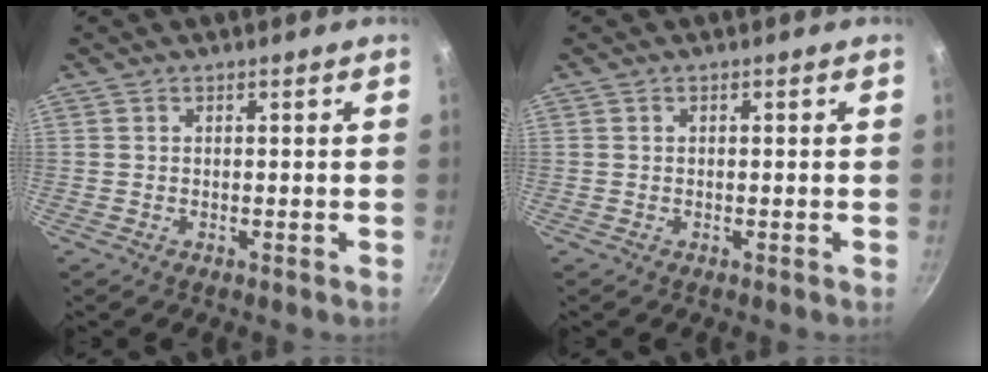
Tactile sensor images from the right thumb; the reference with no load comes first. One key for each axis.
{"total": 0.0}